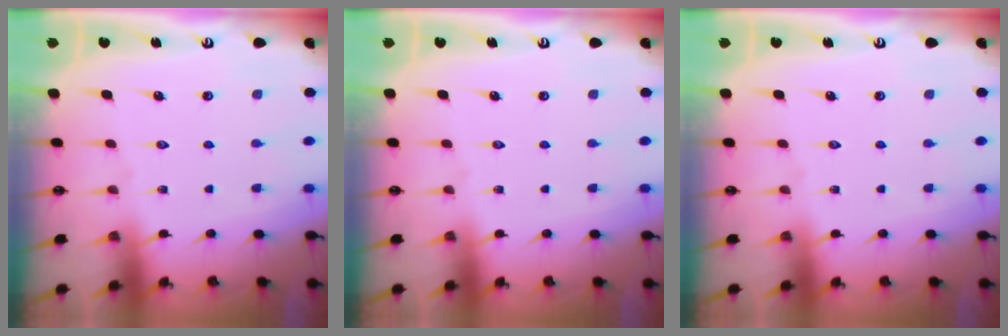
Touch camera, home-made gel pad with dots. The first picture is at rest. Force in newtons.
{"total": 0.0}
{"total": 0.0}